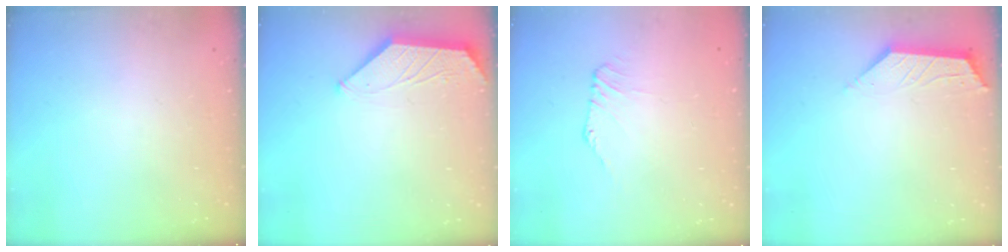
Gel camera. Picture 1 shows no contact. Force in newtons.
{"total": 1.7, "press": 1.6, "slide": 0.3}
{"total": 1.3, "press": 1.2, "slide": 0.3}
{"total": 2.9, "press": 2.9, "slide": 0.5}